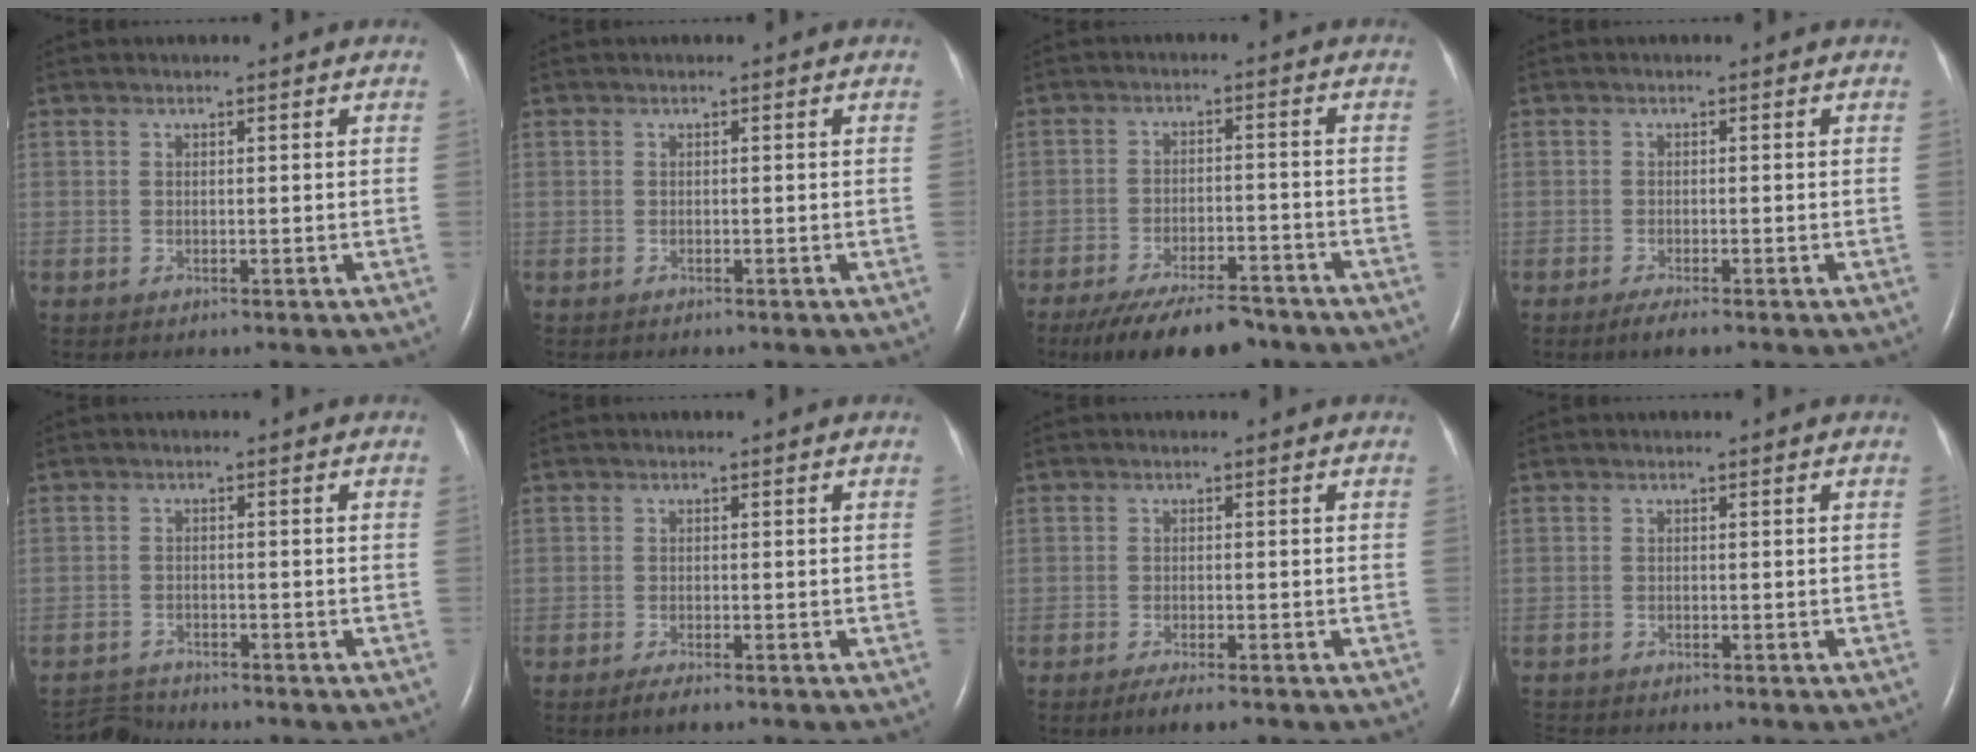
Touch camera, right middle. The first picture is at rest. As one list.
[{"total": 0.0}, {"total": 12.6, "force": [-10.3, 3.4, 6.3], "torque": [-0.100, -0.009, -0.160]}, {"total": 2.1, "force": [-1.5, 0.1, 1.5], "torque": [-0.032, -0.006, -0.029]}, {"total": 3.3, "force": [-3.2, -0.1, -0.7], "torque": [0.009, -0.016, -0.058]}, {"total": 1.6, "force": [-1.2, 0.1, 1.0], "torque": [-0.025, -0.005, -0.024]}, {"total": 3.0, "force": [-2.2, 0.3, 2.0], "torque": [-0.034, -0.007, -0.036]}, {"total": 2.1, "force": [-2.1, 0.4, 0.3], "torque": [-0.005, -0.009, -0.034]}]